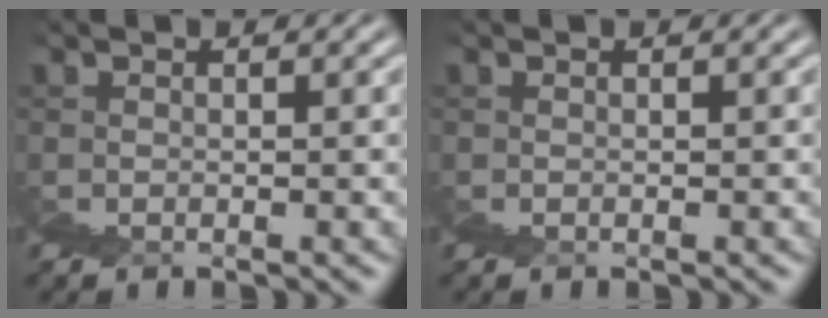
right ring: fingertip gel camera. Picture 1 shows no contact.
{"total": 0.0}